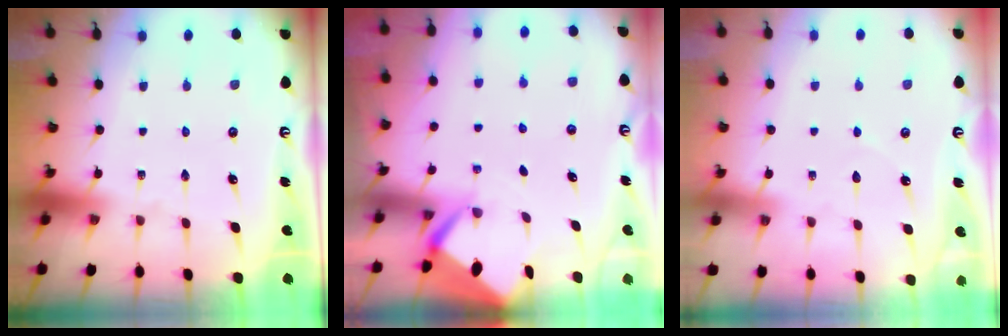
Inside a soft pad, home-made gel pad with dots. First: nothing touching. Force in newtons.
{"total": 2.7, "press": 2.6, "slide": 0.3}
{"total": 2.9, "press": 2.9, "slide": 0.3}